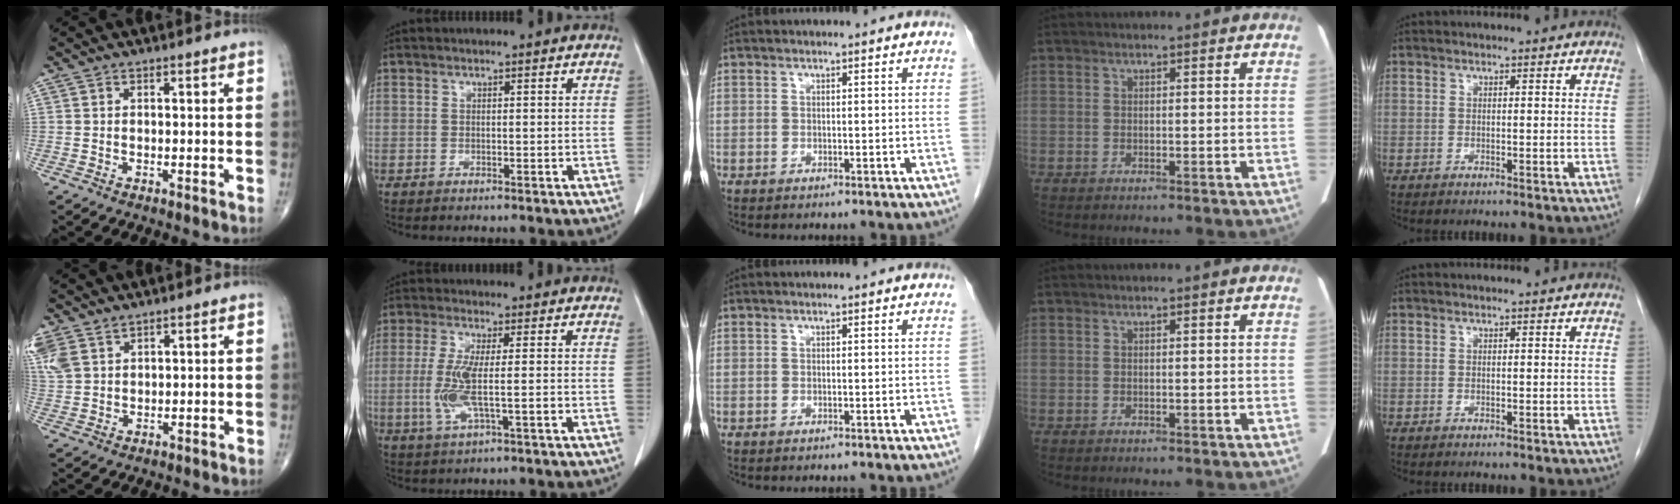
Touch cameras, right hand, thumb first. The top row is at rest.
{"thumb": {"total": 8.0, "force": [5.0, 4.8, 4.1], "torque": [-0.107, -0.004, 0.111]}, "index": {"total": 6.1, "force": [-1.0, 0.7, 6.0], "torque": [-0.133, -0.009, -0.017]}}